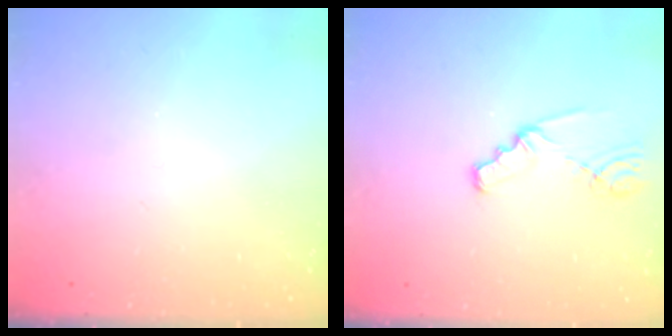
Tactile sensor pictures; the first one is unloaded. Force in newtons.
{"total": 1.9, "press": 1.9, "slide": 0.3}